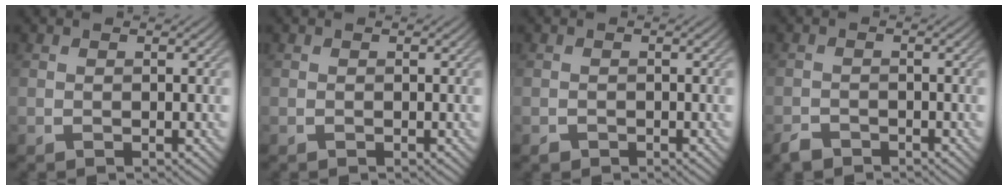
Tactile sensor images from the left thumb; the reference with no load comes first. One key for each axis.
{"total": 0.0}
{"total": 0.8, "fx": -0.6, "fy": 0.5, "fz": 0.1, "tx": -0.003, "ty": -0.004, "tz": -0.013}
{"total": 2.0, "fx": -1.7, "fy": 0.8, "fz": 0.5, "tx": -0.012, "ty": -0.002, "tz": -0.037}